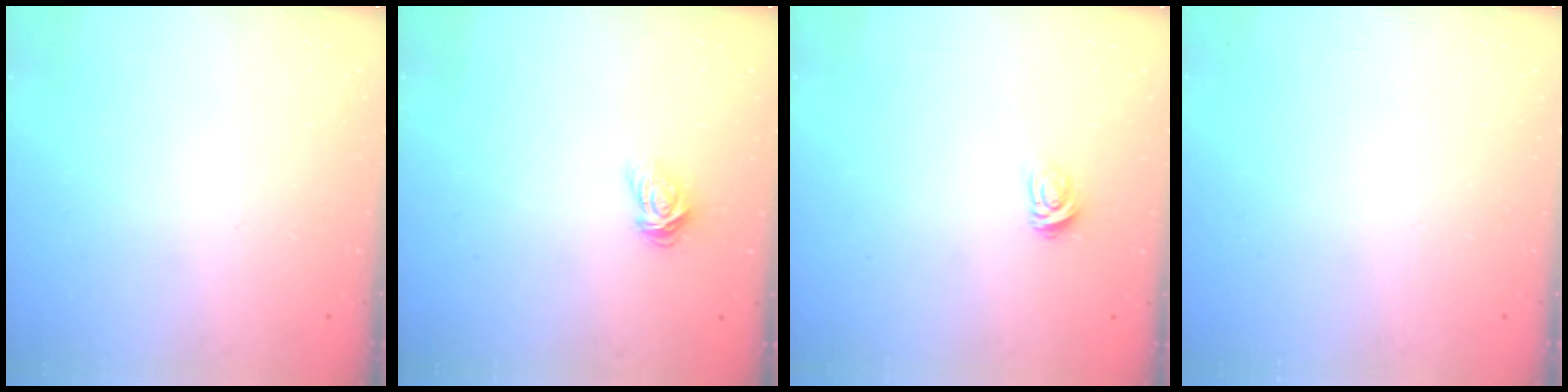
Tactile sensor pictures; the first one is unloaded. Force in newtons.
{"total": 4.9, "press": 4.9, "slide": 0.7}
{"total": 3.1, "press": 3.1, "slide": 0.4}
{"total": 0.0}